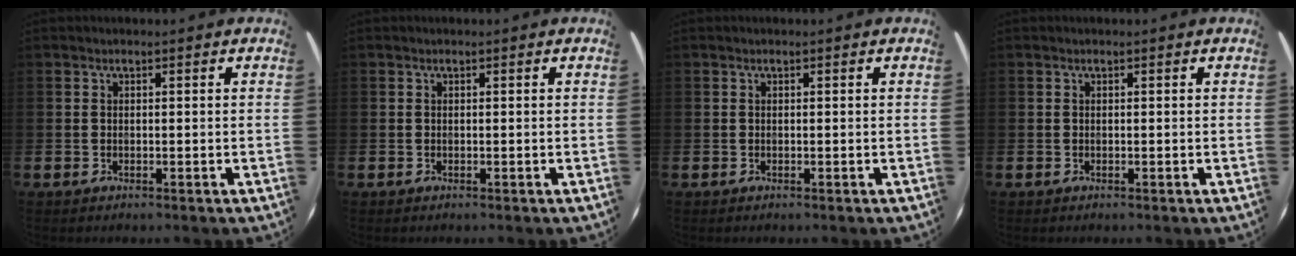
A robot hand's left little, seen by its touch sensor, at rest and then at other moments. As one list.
[{"total": 0.0}, {"total": 0.0}, {"total": 0.0}]